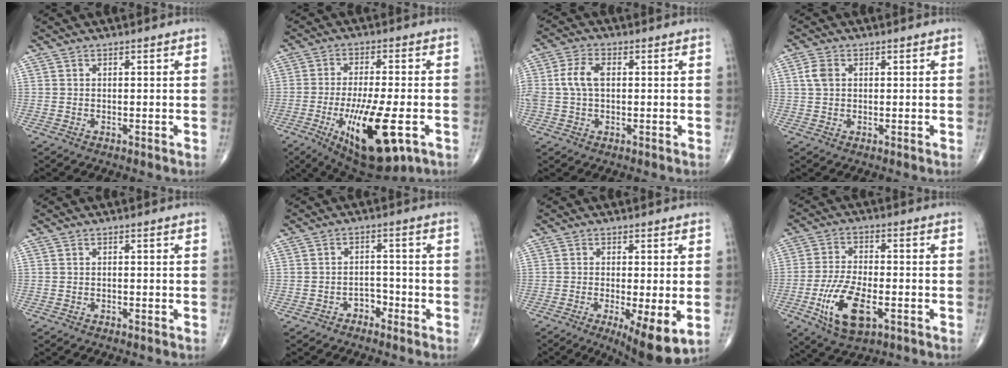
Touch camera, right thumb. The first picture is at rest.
{"total": 16.9, "force": [-5.8, 5.5, 14.9], "torque": [-0.258, -0.007, -0.079]}
{"total": 5.9, "force": [0.5, 3.5, 4.8], "torque": [-0.112, 0.015, 0.008]}
{"total": 3.1, "force": [0.7, 2.2, 2.1], "torque": [-0.044, 0.005, 0.013]}
{"total": 0.0}
{"total": 2.8, "force": [-2.0, 1.8, 0.8], "torque": [0.001, 0.019, -0.035]}
{"total": 10.0, "force": [-3.1, 2.6, 9.1], "torque": [-0.140, -0.022, -0.044]}
{"total": 11.7, "force": [-4.2, 5.2, 9.6], "torque": [-0.189, 0.006, -0.073]}